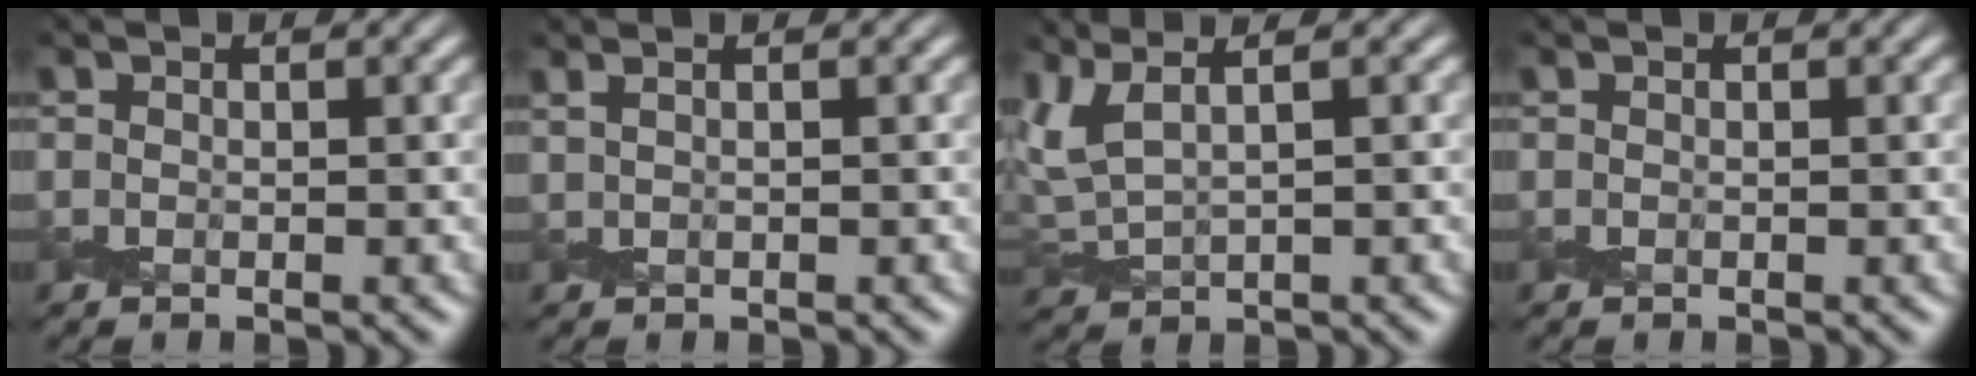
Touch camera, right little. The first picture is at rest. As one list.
[{"total": 0.8, "force": [0.6, -0.4, 0.3], "torque": [-0.014, 0.002, 0.015]}, {"total": 2.5, "force": [1.3, 0.6, 2.0], "torque": [-0.063, 0.008, 0.031]}, {"total": 0.0}]